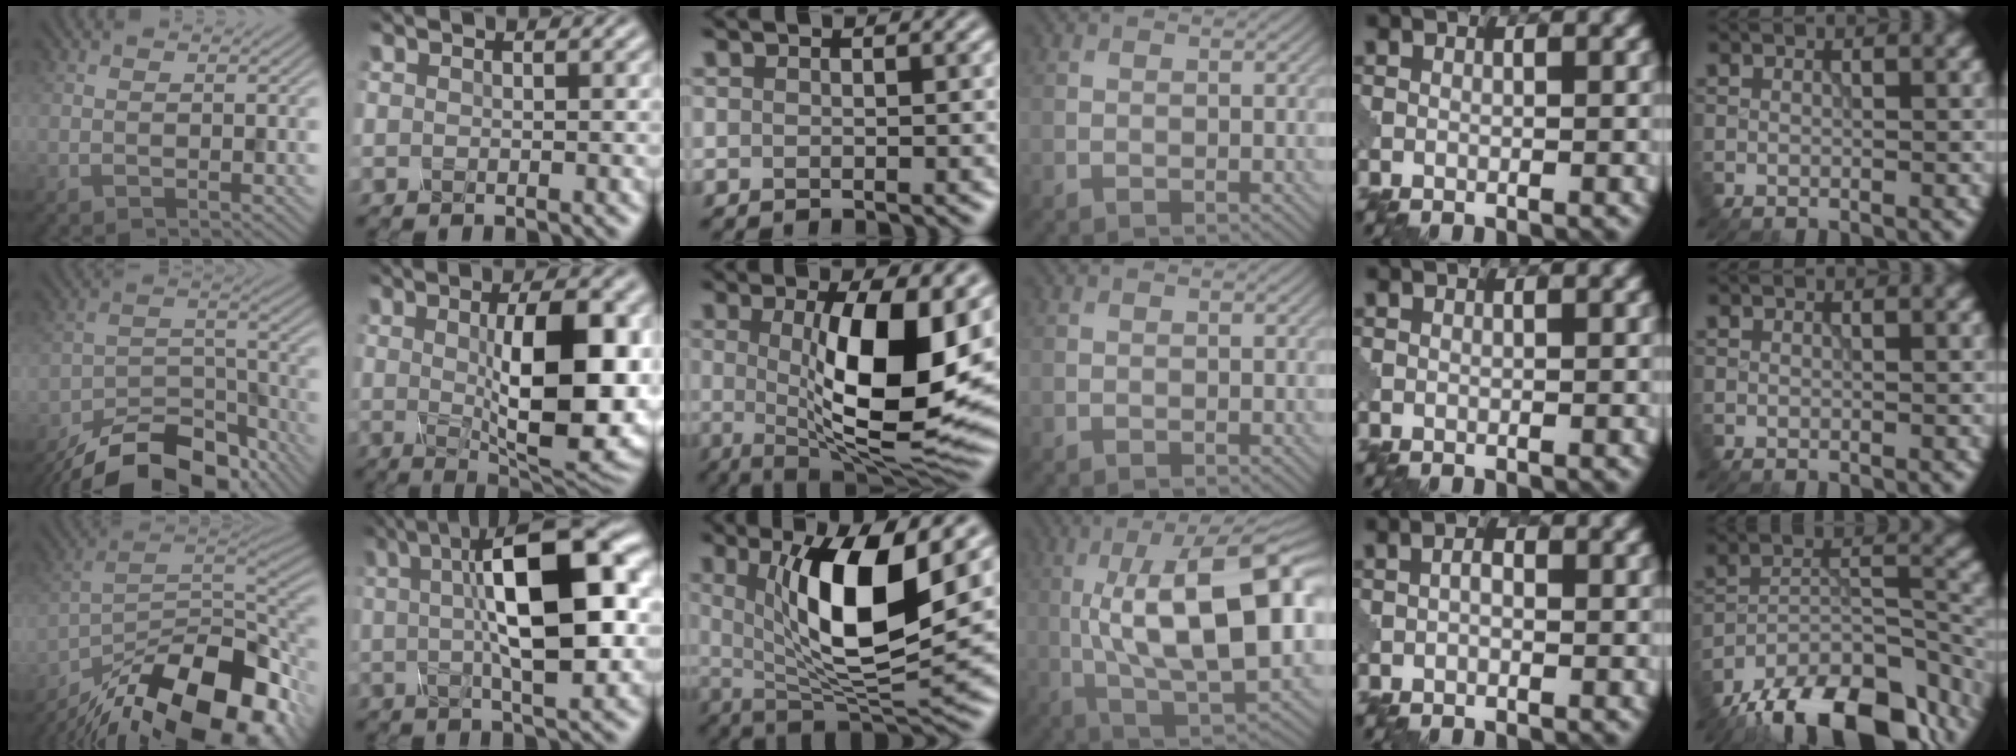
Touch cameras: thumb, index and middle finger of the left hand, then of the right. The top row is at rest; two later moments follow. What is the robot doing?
{"motion": "disassemble", "object": "glue stick"}